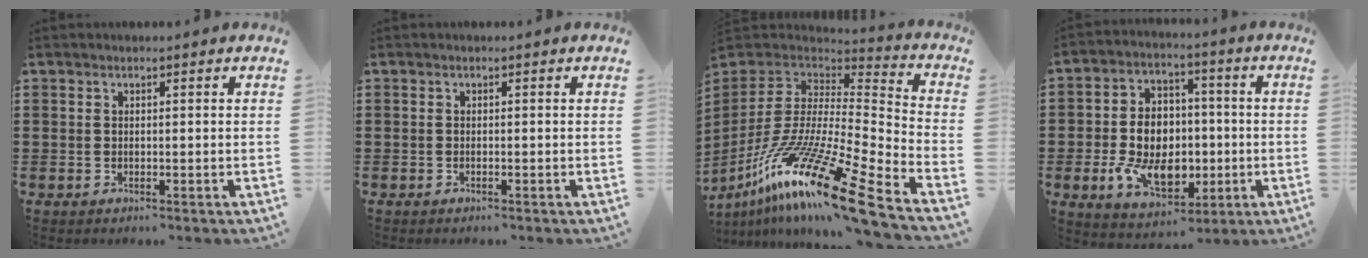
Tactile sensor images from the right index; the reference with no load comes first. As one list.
[{"total": 0.7, "force": [-0.3, -0.6, 0.0], "torque": [0.004, -0.003, -0.005]}, {"total": 19.9, "force": [-13.2, 2.2, 14.7], "torque": [-0.274, 0.026, -0.236]}, {"total": 10.5, "force": [-1.6, 7.6, 7.0], "torque": [-0.135, 0.009, -0.029]}]